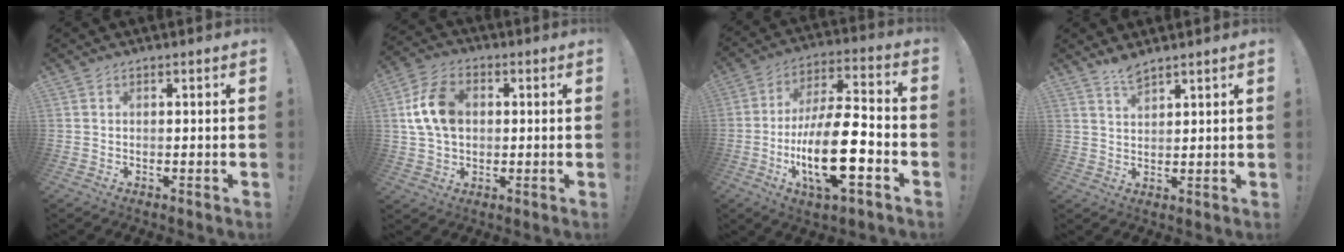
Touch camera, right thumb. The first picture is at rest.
{"total": 12.9, "force": [1.9, 9.3, 8.8], "torque": [-0.160, 0.013, 0.041]}
{"total": 20.1, "force": [-6.3, 6.7, 17.8], "torque": [-0.327, 0.027, -0.102]}
{"total": 3.8, "force": [3.4, 0.6, 1.5], "torque": [-0.021, -0.025, 0.058]}